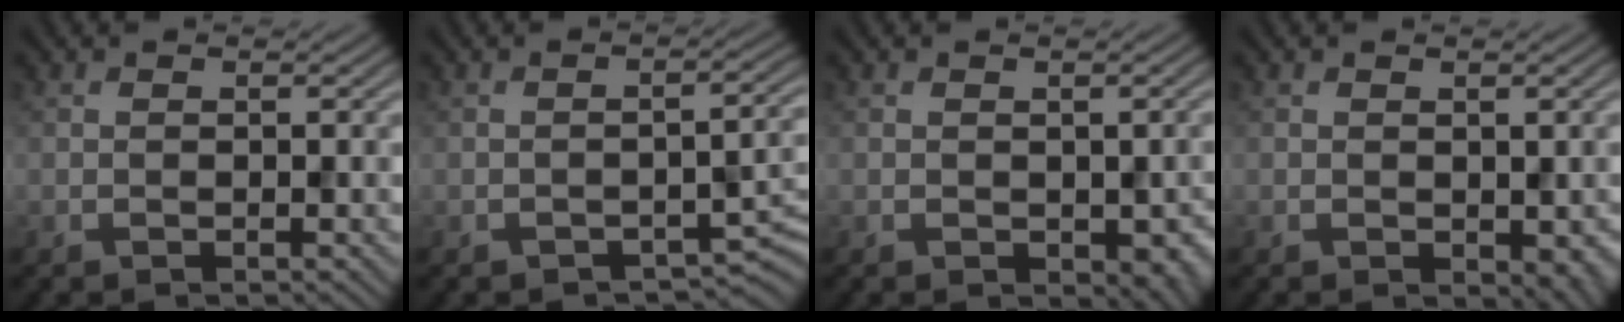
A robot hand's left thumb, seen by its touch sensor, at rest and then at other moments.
{"total": 3.7, "force": [-2.3, 1.3, 2.7], "torque": [-0.038, 0.000, -0.030]}
{"total": 3.4, "force": [-0.8, 2.1, 2.5], "torque": [-0.036, -0.017, -0.005]}
{"total": 2.4, "force": [-0.4, 1.5, 1.9], "torque": [-0.027, -0.011, 0.001]}